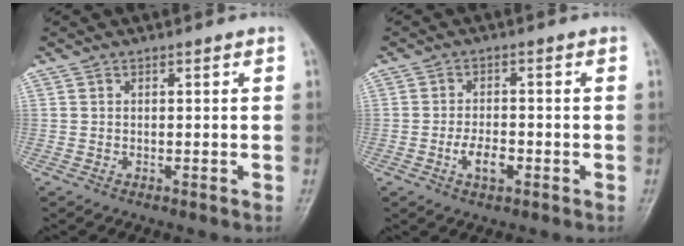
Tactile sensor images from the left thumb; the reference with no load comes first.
{"total": 4.3, "force": [-1.6, 2.3, 3.3], "torque": [-0.057, 0.009, -0.028]}